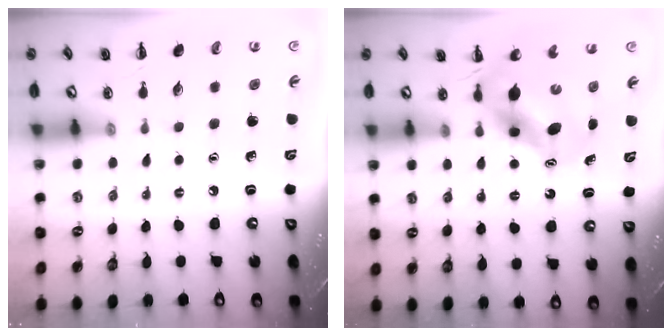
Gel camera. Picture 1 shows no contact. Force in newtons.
{"total": 6.4, "press": 6.2, "slide": 1.6}